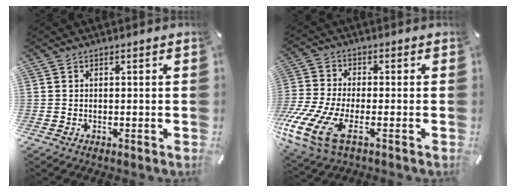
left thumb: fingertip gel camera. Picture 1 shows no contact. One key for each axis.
{"total": 13.2, "fx": -5.1, "fy": 6.5, "fz": 10.2, "tx": -0.229, "ty": 0.006, "tz": -0.091}